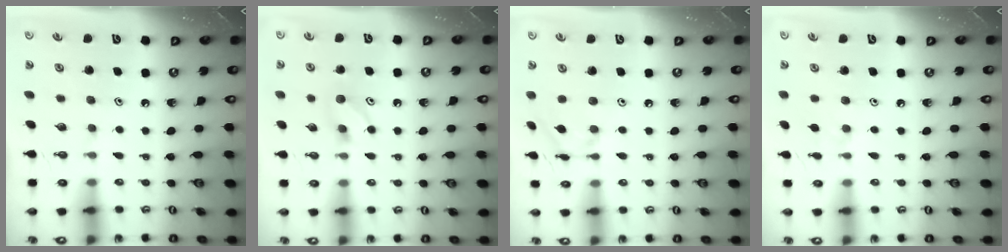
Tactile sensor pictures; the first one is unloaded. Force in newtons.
{"total": 6.1, "press": 6.0, "slide": 0.9}
{"total": 3.6, "press": 3.6, "slide": 0.2}
{"total": 2.5, "press": 2.4, "slide": 0.5}